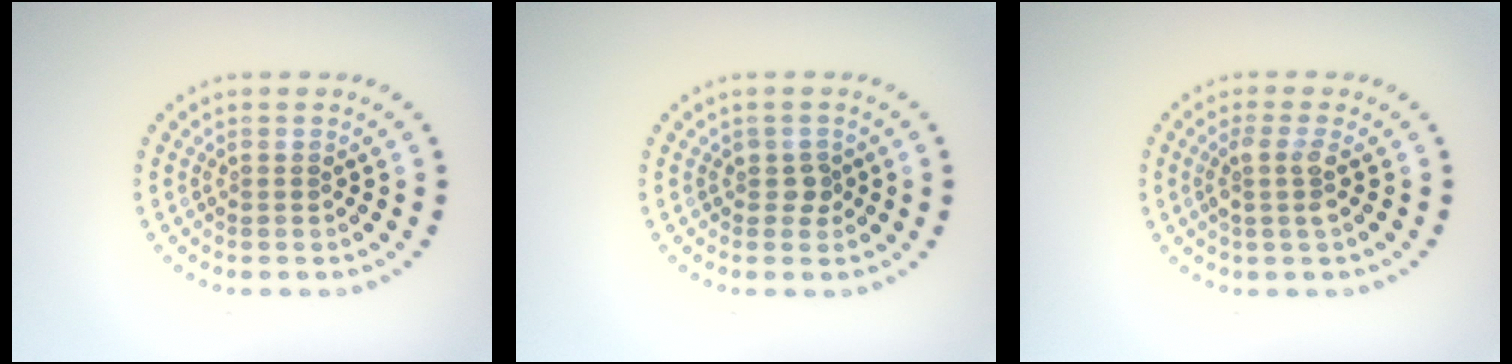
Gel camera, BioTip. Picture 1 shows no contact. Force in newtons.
{"total": 1.0, "press": 0.9, "slide": 0.4}
{"total": 2.0, "press": 1.6, "slide": 1.2}